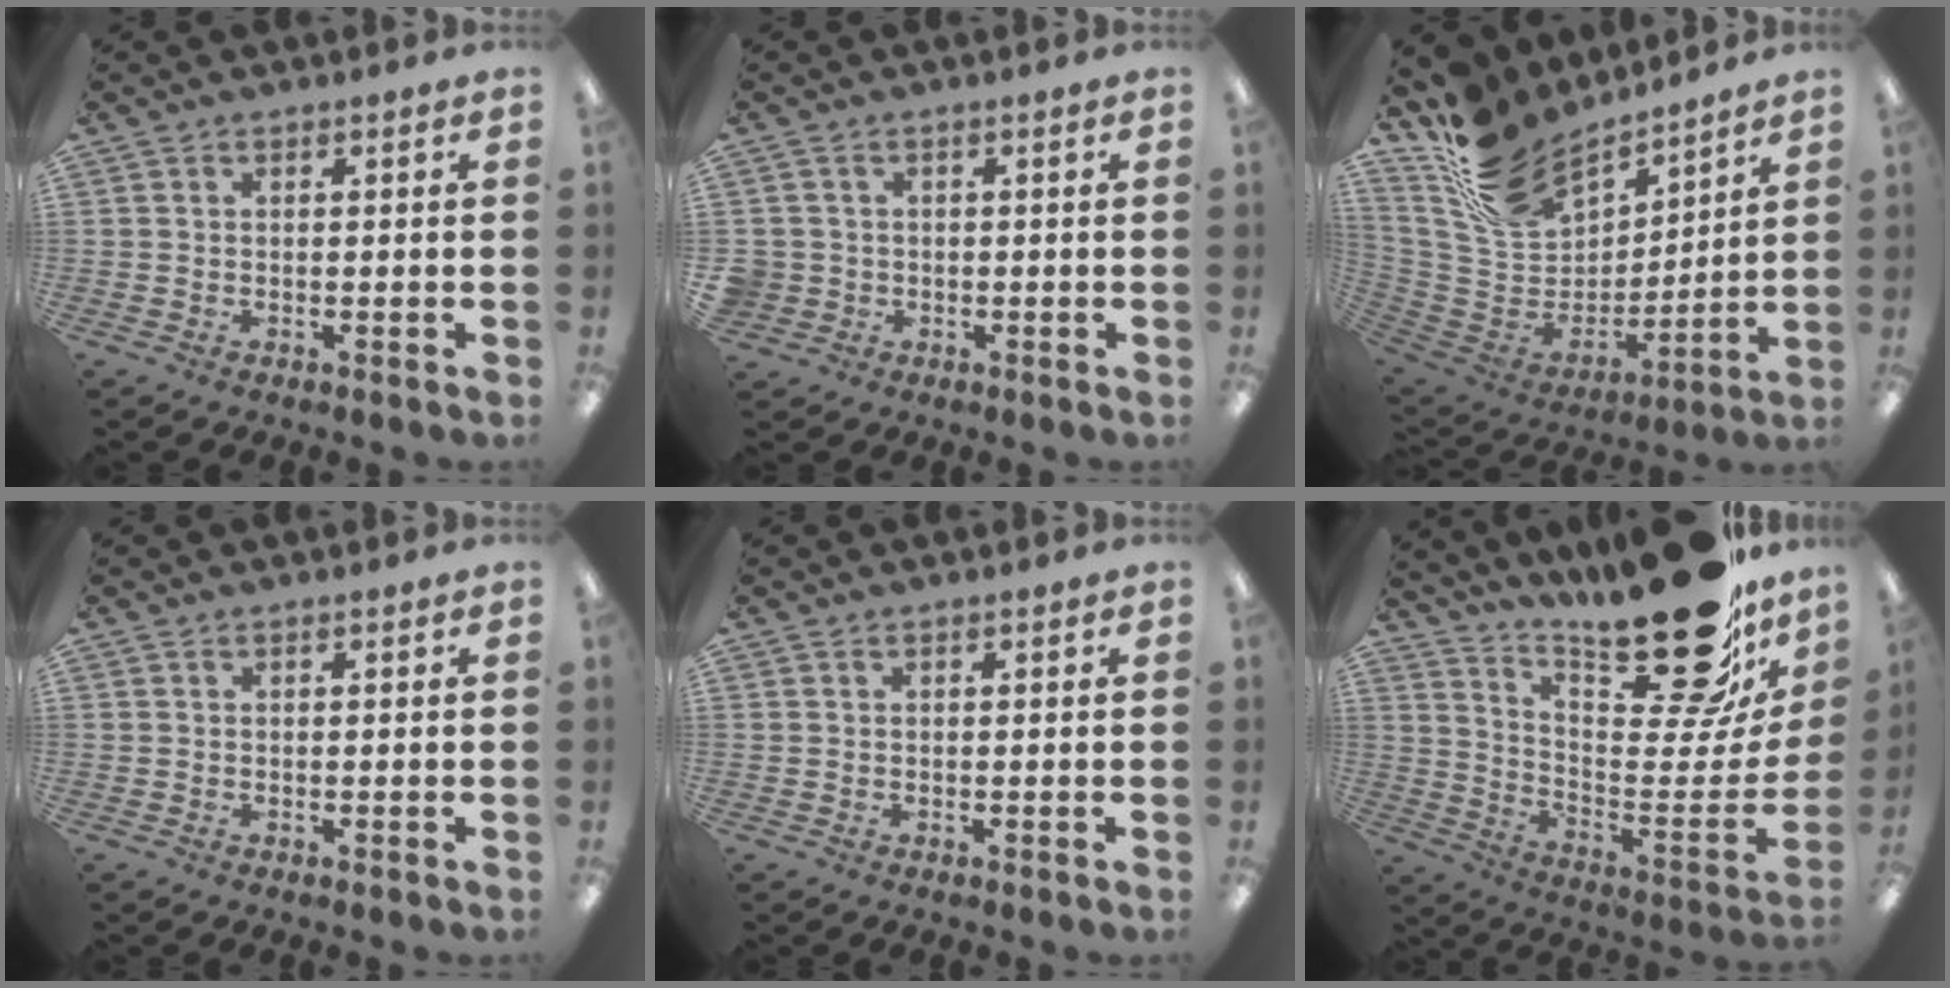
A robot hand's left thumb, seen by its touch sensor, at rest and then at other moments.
{"total": 2.9, "force": [-0.1, 2.8, 0.2], "torque": [-0.009, 0.005, -0.003]}
{"total": 19.5, "force": [14.5, 10.4, 7.8], "torque": [-0.159, -0.096, 0.273]}
{"total": 0.0}
{"total": 0.0}
{"total": 27.5, "force": [20.8, 7.6, 16.3], "torque": [-0.206, -0.154, 0.336]}